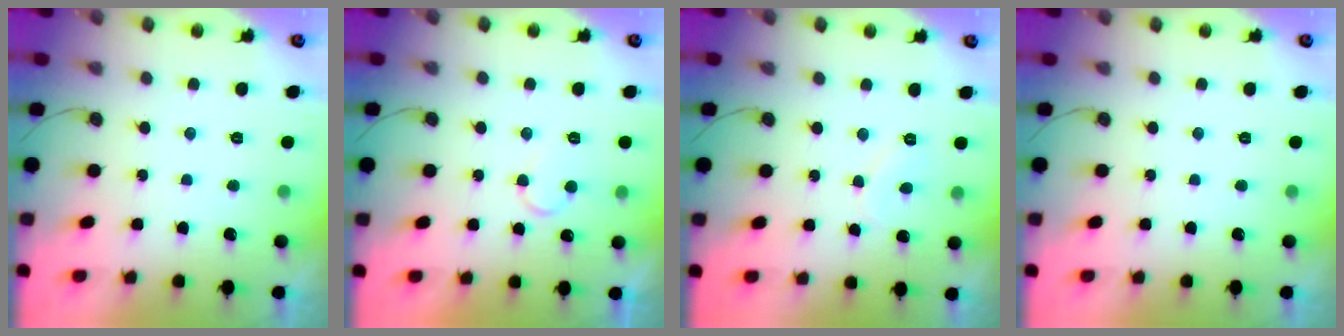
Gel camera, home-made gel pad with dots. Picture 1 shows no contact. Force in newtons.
{"total": 6.5, "press": 6.5, "slide": 0.4}
{"total": 4.8, "press": 4.8, "slide": 0.5}
{"total": 0.0}